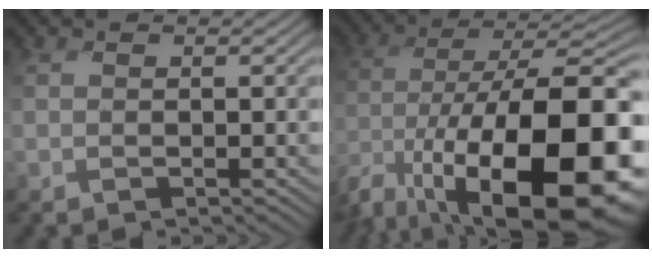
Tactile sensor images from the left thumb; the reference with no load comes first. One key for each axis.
{"total": 20.1, "fx": -10.7, "fy": 8.6, "fz": 14.7, "tx": -0.252, "ty": -0.034, "tz": -0.168}